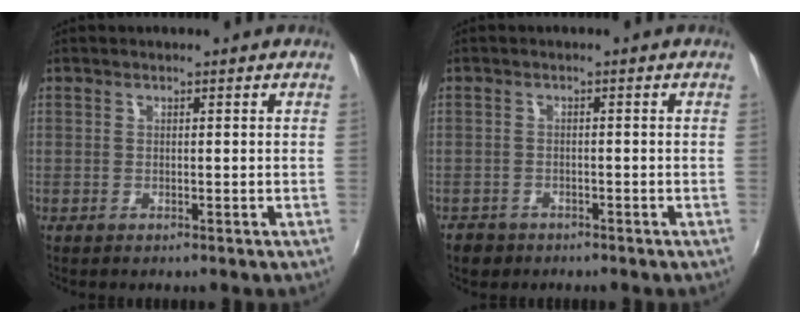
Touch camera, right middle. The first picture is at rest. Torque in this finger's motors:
{"motor_torque": [0.21, -0.19, 0.02, 0.00]}